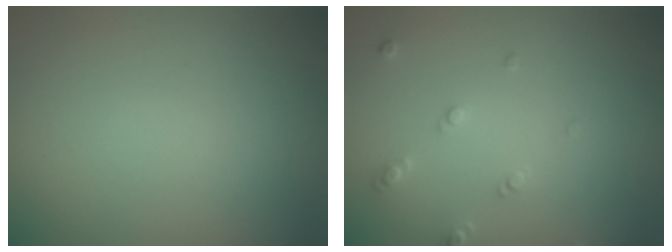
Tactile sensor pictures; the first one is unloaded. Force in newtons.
{"total": 1.6, "press": 1.5, "slide": 0.4}